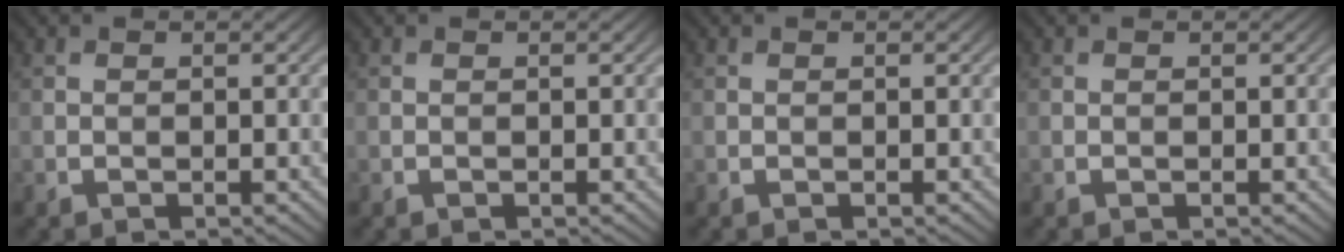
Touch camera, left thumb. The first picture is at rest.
{"total": 0.0}
{"total": 0.0}
{"total": 0.0}